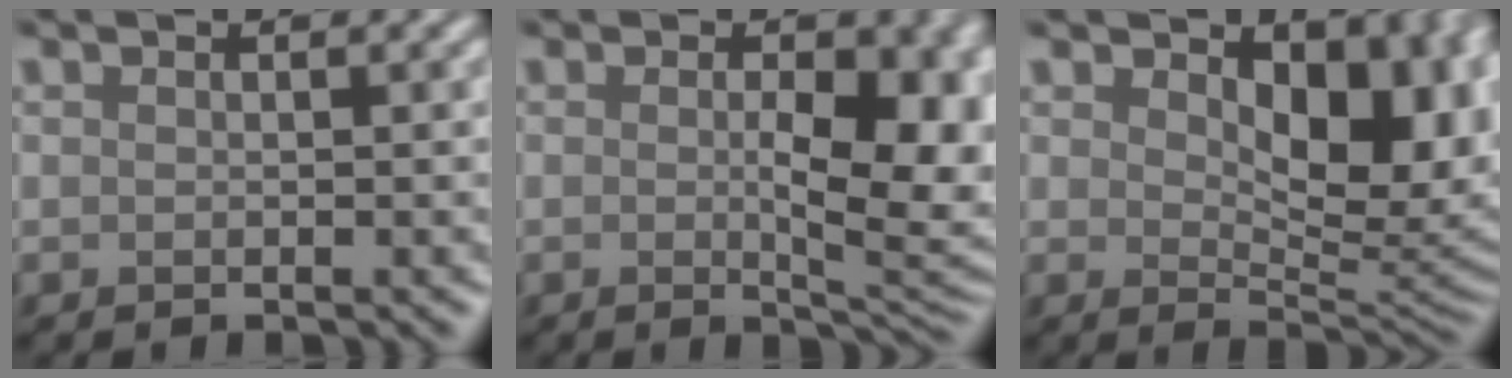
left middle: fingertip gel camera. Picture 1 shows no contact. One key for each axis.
{"total": 7.5, "fx": -0.1, "fy": 3.0, "fz": 6.9, "tx": -0.086, "ty": -0.008, "tz": 0.005}
{"total": 9.1, "fx": 2.3, "fy": 5.1, "fz": 7.2, "tx": -0.103, "ty": -0.014, "tz": 0.039}